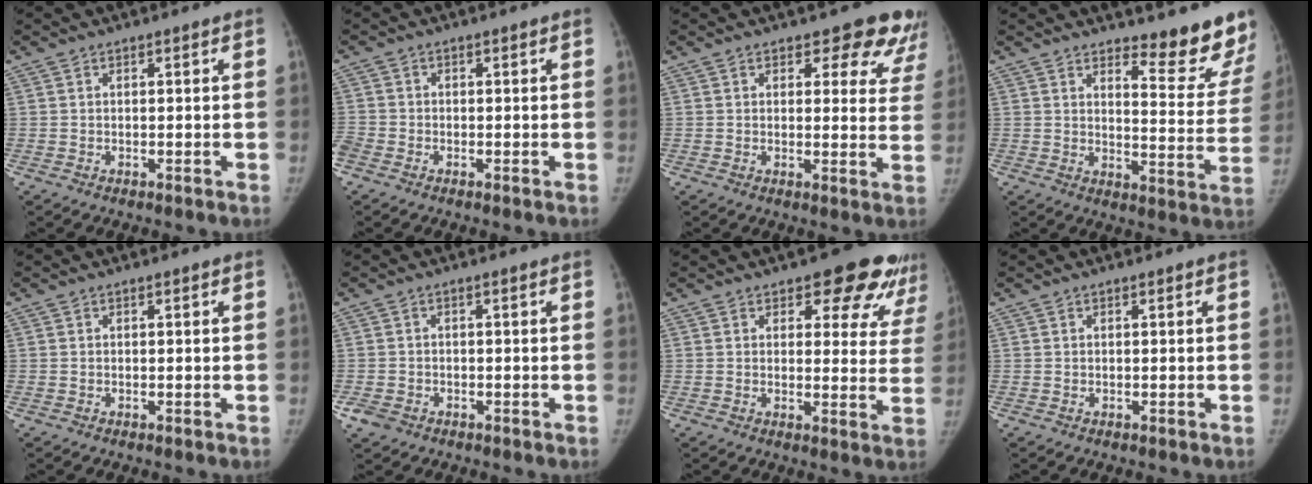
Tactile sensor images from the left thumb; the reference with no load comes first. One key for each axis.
{"total": 3.7, "fx": -1.8, "fy": 2.8, "fz": 1.8, "tx": -0.055, "ty": 0.000, "tz": -0.038}
{"total": 10.5, "fx": 8.8, "fy": 4.7, "fz": 3.4, "tx": 0.018, "ty": -0.048, "tz": 0.079}
{"total": 12.6, "fx": 11.0, "fy": 2.4, "fz": 5.7, "tx": -0.035, "ty": -0.113, "tz": 0.132}
{"total": 0.0}
{"total": 3.0, "fx": -1.7, "fy": 2.2, "fz": 1.1, "tx": -0.026, "ty": 0.007, "tz": -0.027}
{"total": 13.1, "fx": 9.6, "fy": 6.1, "fz": 6.5, "tx": -0.019, "ty": -0.053, "tz": 0.092}
{"total": 0.0}